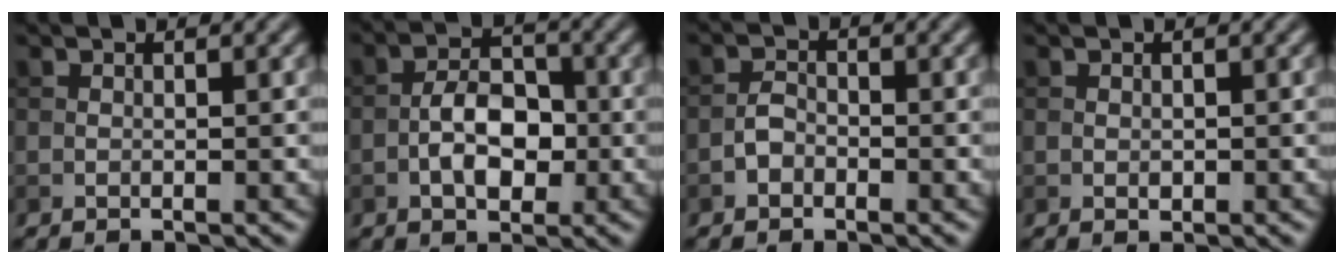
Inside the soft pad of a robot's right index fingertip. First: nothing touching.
{"total": 4.3, "force": [-1.3, 2.5, 3.3], "torque": [-0.052, 0.010, -0.024]}
{"total": 1.5, "force": [-0.9, 1.0, 0.7], "torque": [-0.011, 0.007, -0.020]}
{"total": 0.6, "force": [0.0, 0.5, 0.4], "torque": [-0.005, -0.003, 0.000]}